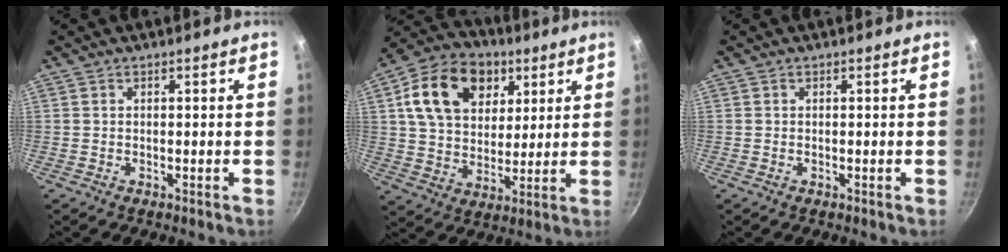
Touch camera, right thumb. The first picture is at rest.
{"total": 18.5, "force": [6.9, 13.3, 10.8], "torque": [-0.162, -0.004, 0.111]}
{"total": 0.0}